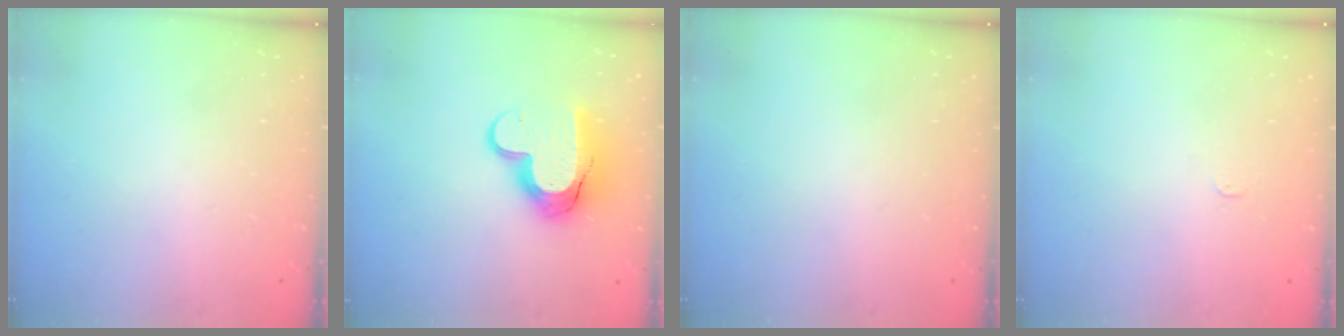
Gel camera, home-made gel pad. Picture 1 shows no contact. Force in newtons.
{"total": 14.0, "press": 13.9, "slide": 0.7}
{"total": 0.0}
{"total": 2.4, "press": 2.4, "slide": 0.3}